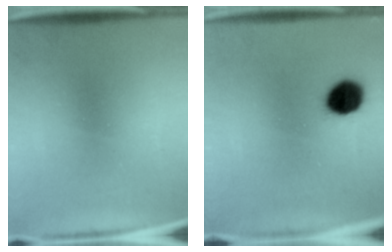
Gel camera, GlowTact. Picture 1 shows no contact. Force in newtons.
{"total": 9.0}